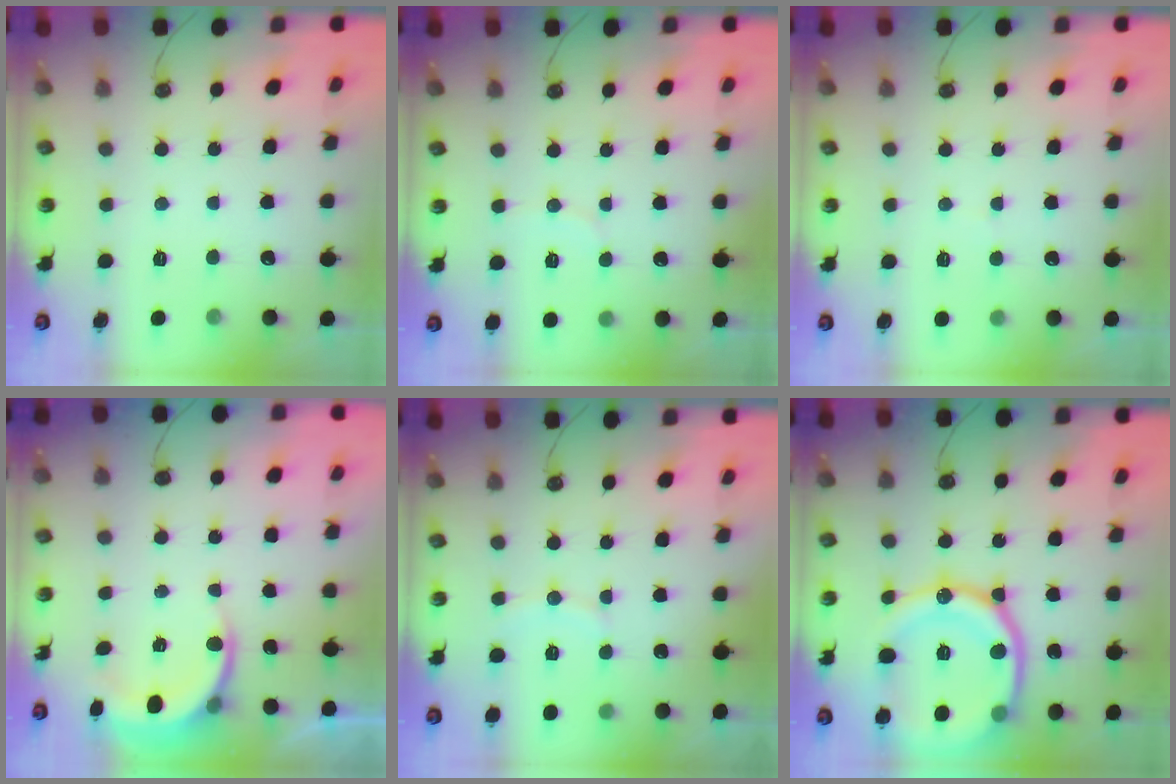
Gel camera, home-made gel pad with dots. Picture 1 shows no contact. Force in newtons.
{"total": 2.9, "press": 2.9, "slide": 0.3}
{"total": 2.5, "press": 2.5, "slide": 0.2}
{"total": 6.3, "press": 6.2, "slide": 1.0}
{"total": 6.1, "press": 6.1, "slide": 0.3}
{"total": 24.0, "press": 23.9, "slide": 2.6}